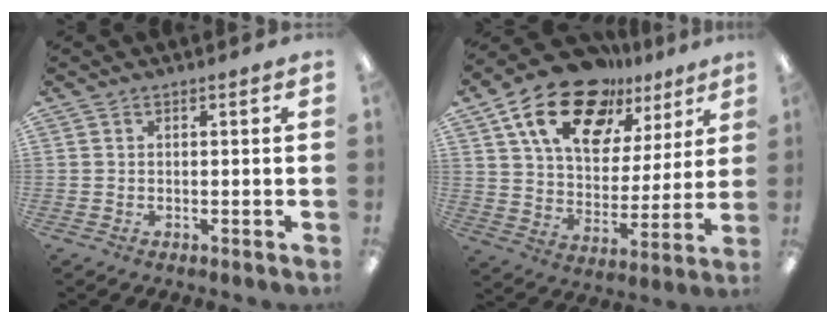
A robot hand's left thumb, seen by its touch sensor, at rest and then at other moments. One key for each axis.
{"total": 16.7, "fx": 10.4, "fy": 10.0, "fz": 8.3, "tx": -0.138, "ty": -0.053, "tz": 0.187}